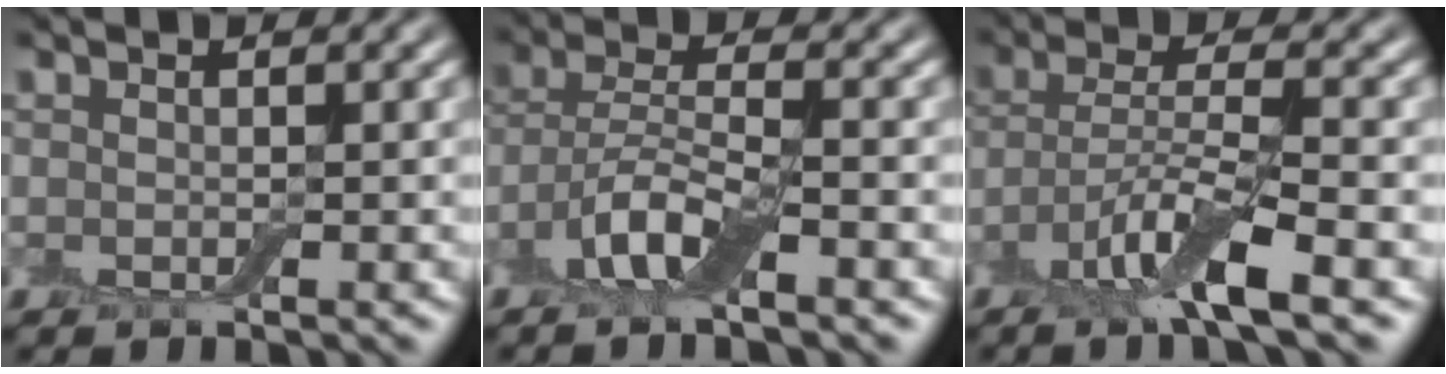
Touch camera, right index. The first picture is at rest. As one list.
[{"total": 4.6, "force": [-2.7, 1.3, 3.5], "torque": [-0.071, 0.004, -0.060]}, {"total": 5.5, "force": [-3.1, 0.9, 4.4], "torque": [-0.086, -0.001, -0.068]}]